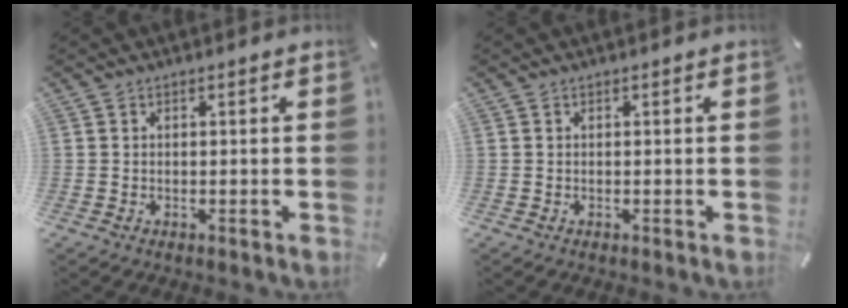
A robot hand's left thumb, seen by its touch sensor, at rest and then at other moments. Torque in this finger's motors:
{"motor_torque": [-0.01, -0.01, 0.00, 0.00, 0.00]}